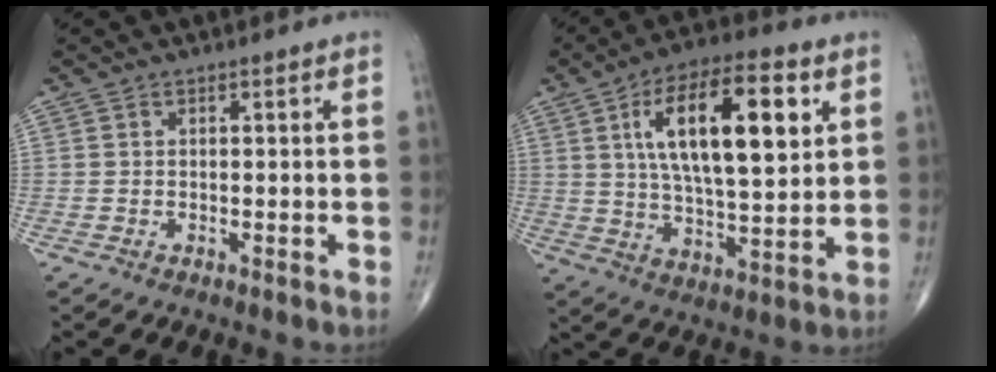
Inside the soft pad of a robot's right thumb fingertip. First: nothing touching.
{"total": 19.9, "force": [6.2, 7.5, 17.3], "torque": [-0.276, -0.012, 0.101]}